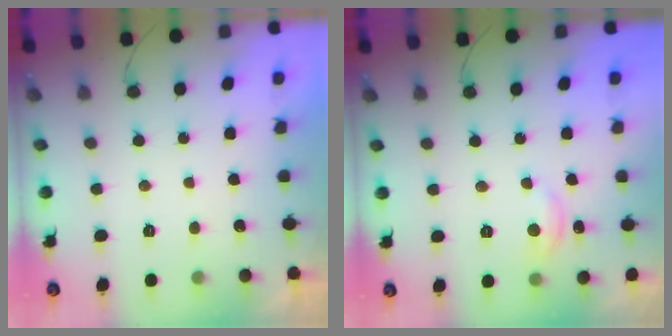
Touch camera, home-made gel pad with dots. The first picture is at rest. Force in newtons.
{"total": 4.6, "press": 4.6, "slide": 0.5}